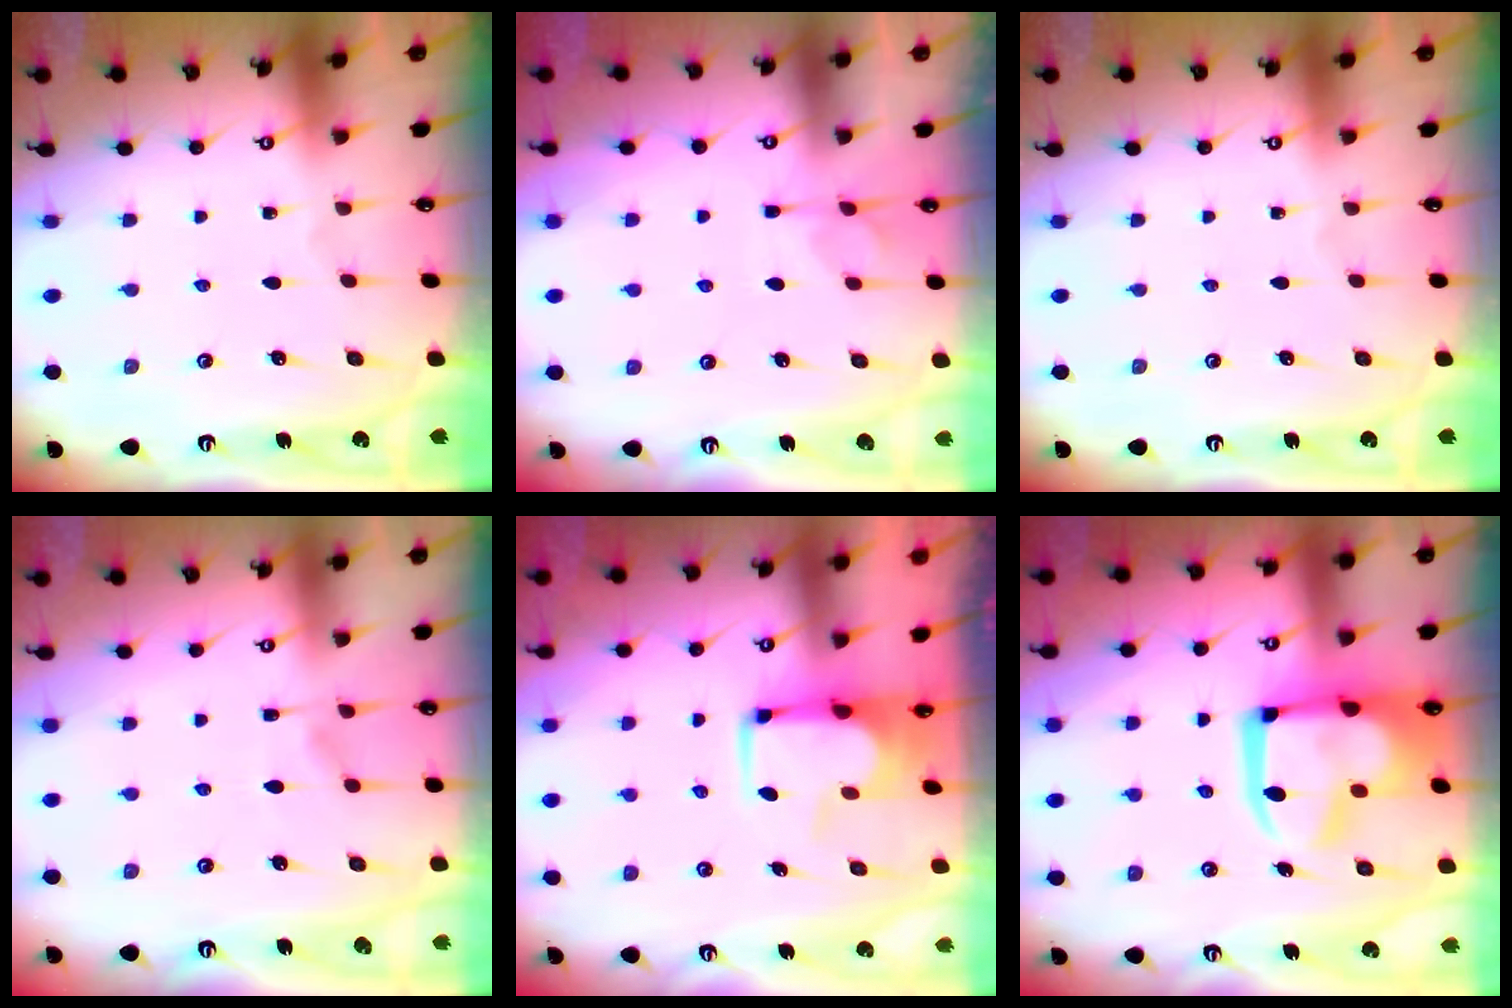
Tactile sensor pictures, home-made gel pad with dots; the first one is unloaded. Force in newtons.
{"total": 4.3, "press": 4.0, "slide": 1.5}
{"total": 0.0}
{"total": 1.4, "press": 0.4, "slide": 1.4}
{"total": 4.6, "press": 4.6, "slide": 0.5}
{"total": 9.6, "press": 9.5, "slide": 1.5}